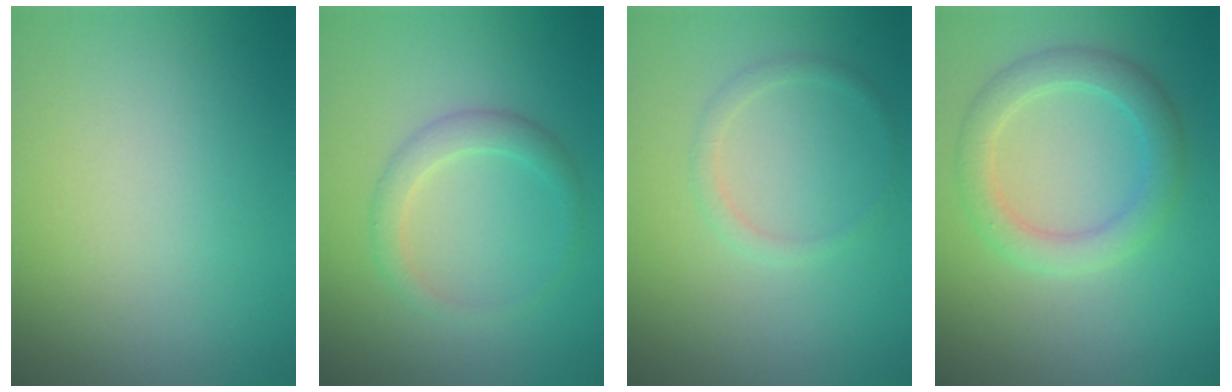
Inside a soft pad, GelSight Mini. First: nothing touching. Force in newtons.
{"total": 2.2, "press": 2.2, "slide": 0.2}
{"total": 1.2, "press": 1.2, "slide": 0.2}
{"total": 3.4, "press": 3.4, "slide": 0.1}